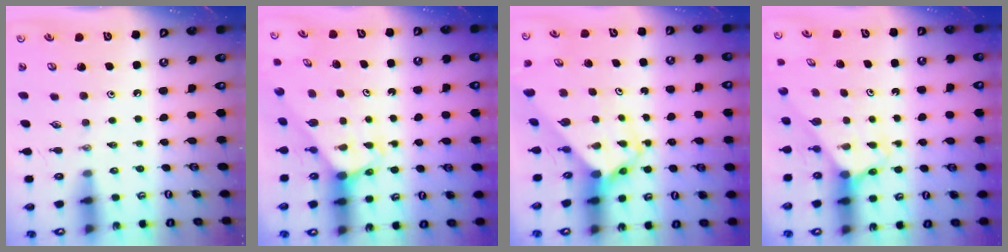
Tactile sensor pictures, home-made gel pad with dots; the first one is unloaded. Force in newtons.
{"total": 2.1, "press": 2.1, "slide": 0.1}
{"total": 3.9, "press": 3.9, "slide": 0.3}
{"total": 2.5, "press": 2.5, "slide": 0.2}